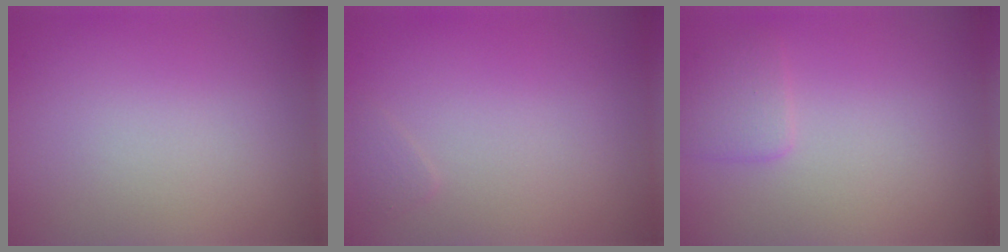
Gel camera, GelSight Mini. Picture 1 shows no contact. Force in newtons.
{"total": 0.6, "press": 0.6, "slide": 0.0}
{"total": 1.6, "press": 1.6, "slide": 0.1}